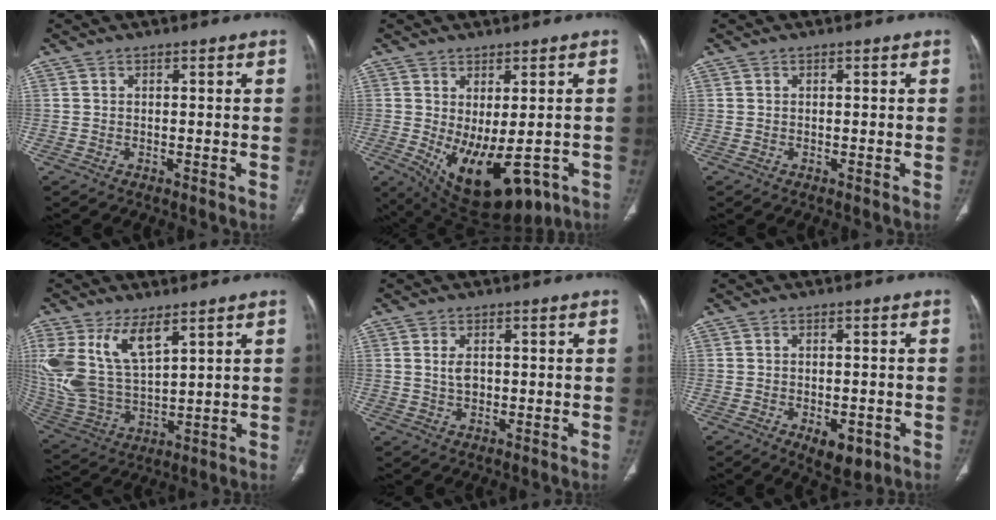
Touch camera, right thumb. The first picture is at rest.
{"total": 16.6, "force": [-5.7, 7.7, 13.5], "torque": [-0.195, -0.010, -0.059]}
{"total": 0.0}
{"total": 15.5, "force": [7.5, 7.5, 11.4], "torque": [-0.237, -0.026, 0.166]}
{"total": 2.7, "force": [0.4, 1.8, 2.1], "torque": [-0.036, -0.001, 0.010]}
{"total": 6.2, "force": [-2.5, 3.3, 4.6], "torque": [-0.055, 0.006, -0.022]}